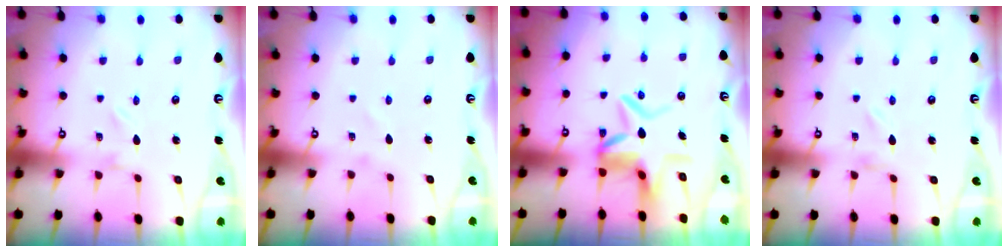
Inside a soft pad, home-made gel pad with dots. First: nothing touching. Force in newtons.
{"total": 1.0, "press": 1.0, "slide": 0.1}
{"total": 10.3, "press": 10.3, "slide": 1.0}
{"total": 0.0}